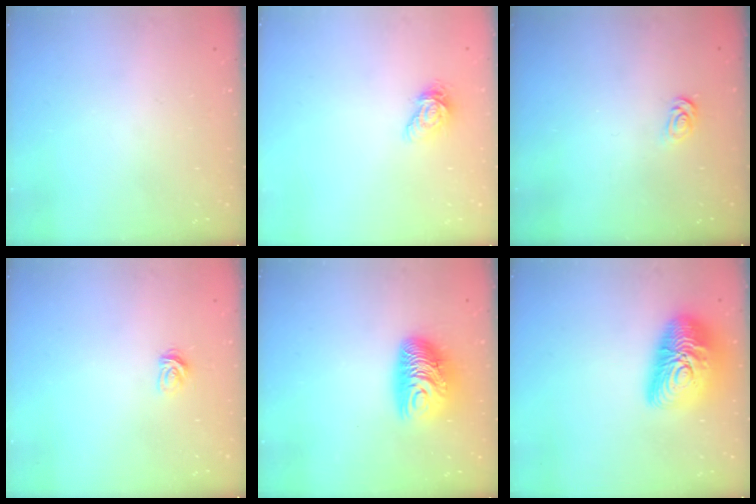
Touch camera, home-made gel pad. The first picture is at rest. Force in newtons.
{"total": 6.5, "press": 6.5, "slide": 0.5}
{"total": 2.6, "press": 2.6, "slide": 0.4}
{"total": 3.3, "press": 3.3, "slide": 0.4}
{"total": 11.1, "press": 11.1, "slide": 0.8}
{"total": 18.2, "press": 18.1, "slide": 1.3}